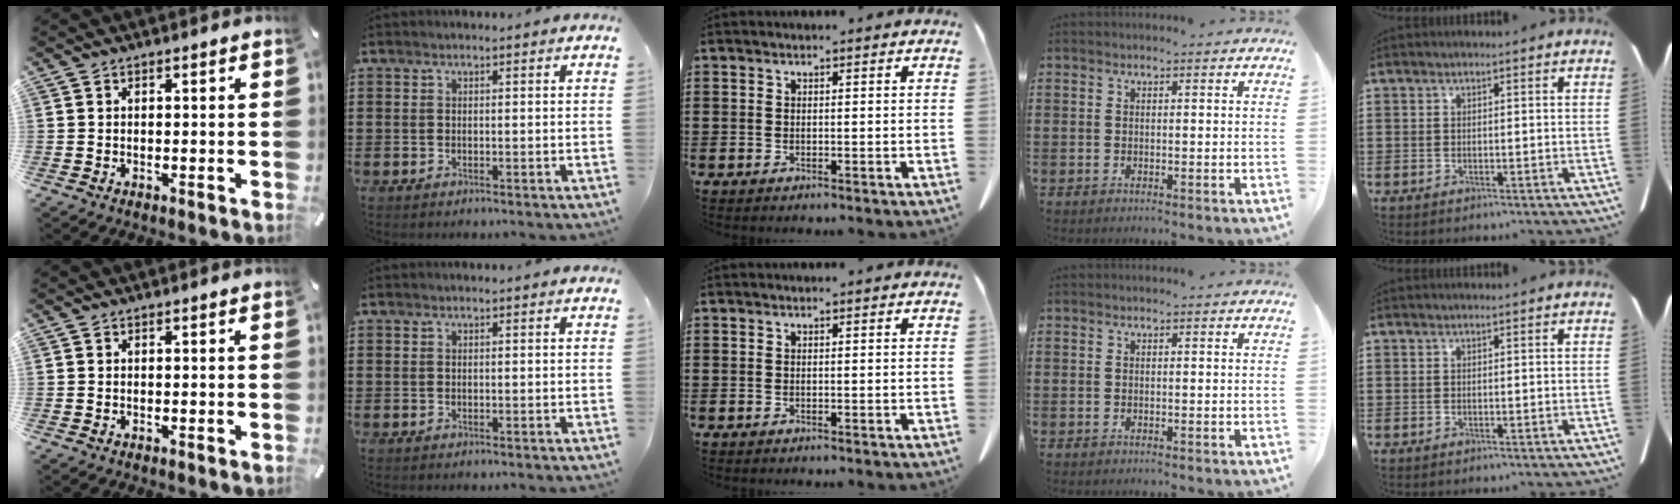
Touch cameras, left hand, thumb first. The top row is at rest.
{}